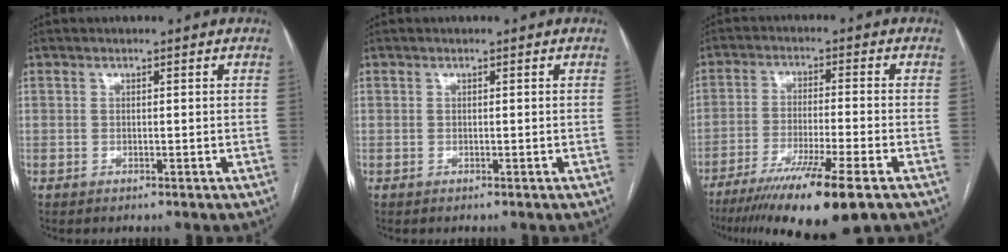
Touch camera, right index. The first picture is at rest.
{"total": 0.0}
{"total": 13.9, "force": [-9.2, -0.1, 10.4], "torque": [-0.175, -0.040, -0.152]}